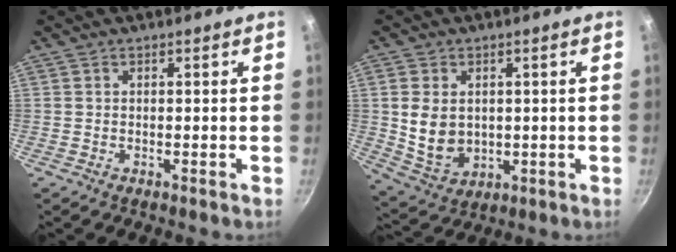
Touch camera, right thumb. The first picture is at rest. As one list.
[{"total": 9.2, "force": [0.9, 6.9, 6.0], "torque": [-0.098, -0.014, 0.034]}]